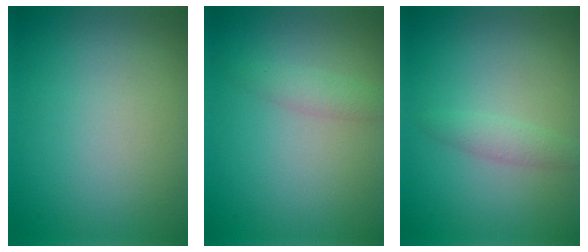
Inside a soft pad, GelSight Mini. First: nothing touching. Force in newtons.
{"total": 1.6, "press": 1.6, "slide": 0.0}
{"total": 1.5, "press": 1.5, "slide": 0.1}